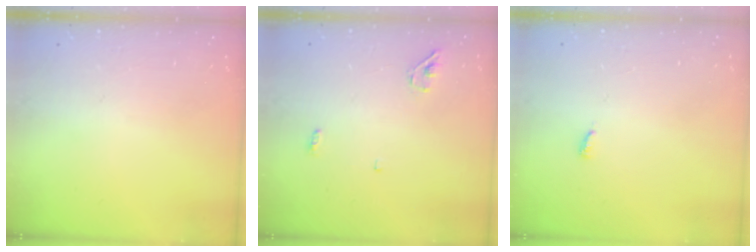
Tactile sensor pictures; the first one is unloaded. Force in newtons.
{"total": 3.4, "press": 3.3, "slide": 1.0}
{"total": 3.9, "press": 3.9, "slide": 0.3}